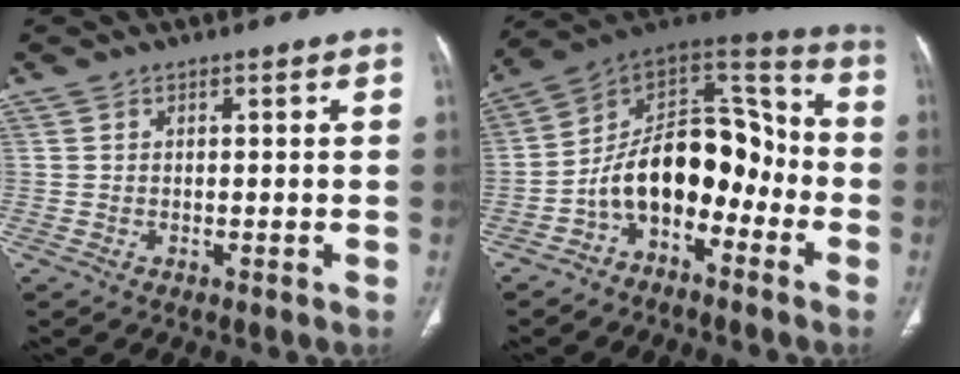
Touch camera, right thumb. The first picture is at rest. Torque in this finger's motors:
{"motor_torque": [1.96, 1.88, 1.77, -0.98, 0.14]}